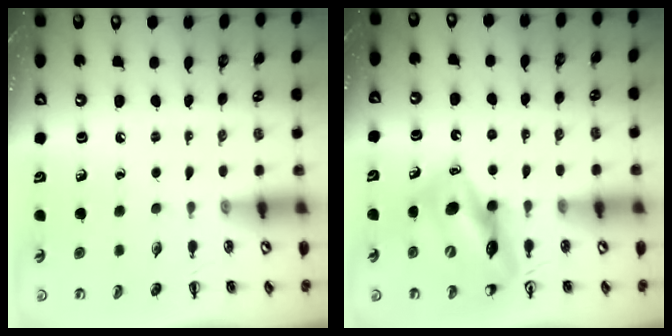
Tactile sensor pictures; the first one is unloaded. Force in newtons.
{"total": 12.4, "press": 11.8, "slide": 3.7}